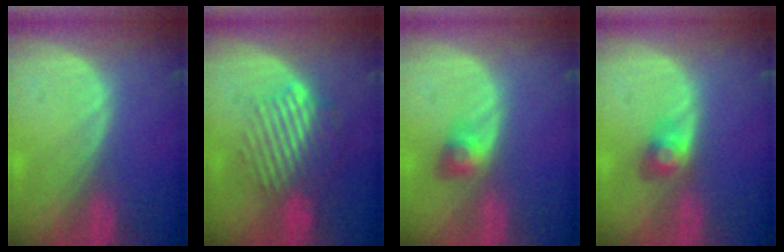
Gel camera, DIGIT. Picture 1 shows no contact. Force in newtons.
{"total": 9.4, "press": 8.0, "slide": 5.1}
{"total": 3.2, "press": 2.8, "slide": 1.5}
{"total": 2.9, "press": 2.9, "slide": 0.0}